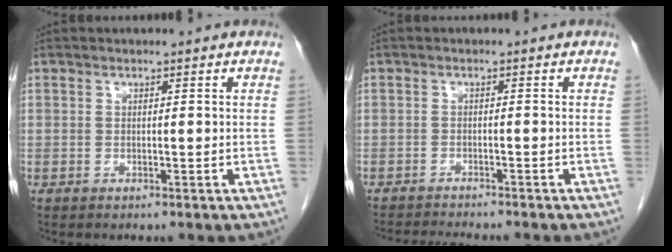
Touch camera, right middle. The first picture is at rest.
{"total": 6.1, "force": [-5.8, 0.1, 2.1], "torque": [-0.027, -0.014, -0.089]}